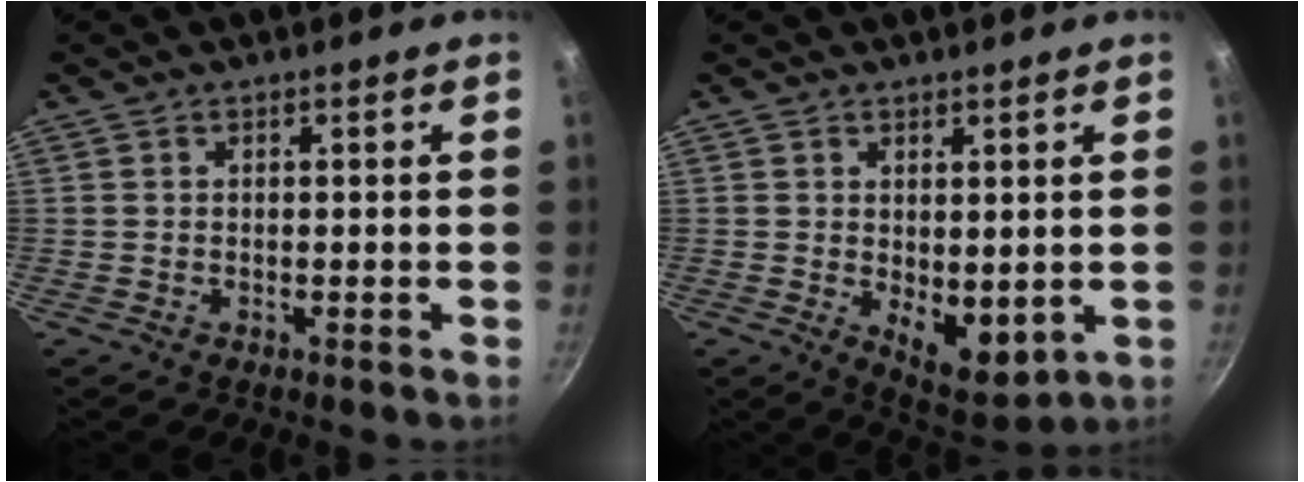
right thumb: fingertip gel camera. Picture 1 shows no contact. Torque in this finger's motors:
{"motor_torque": [-0.71, 0.42, -0.05, -0.26, 0.14]}